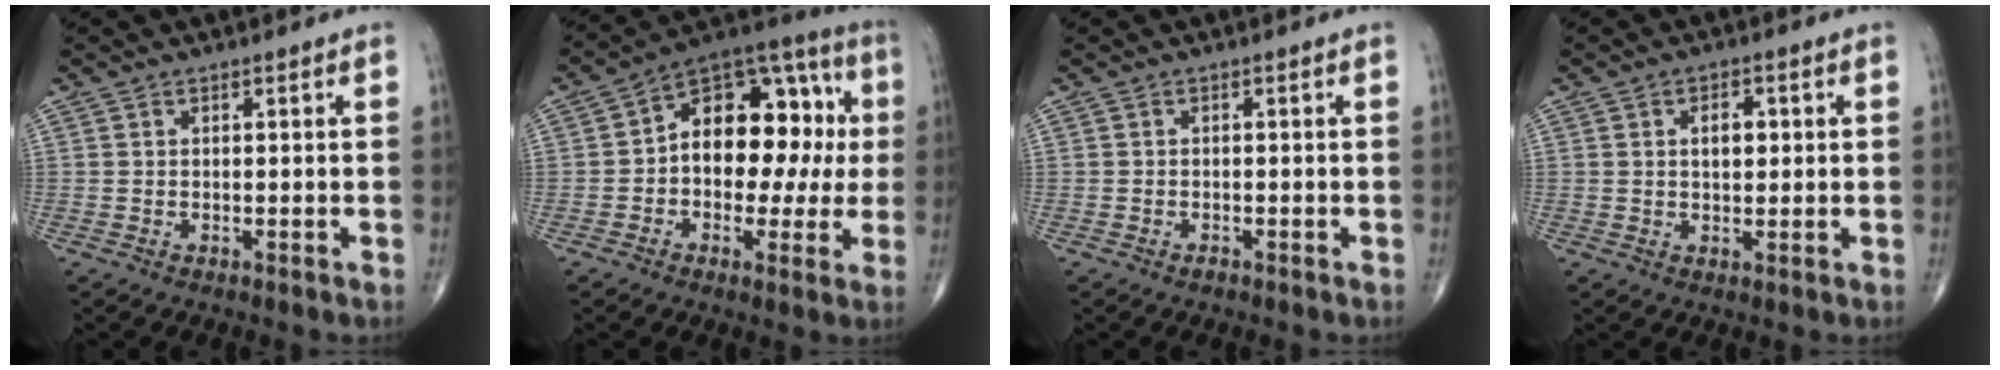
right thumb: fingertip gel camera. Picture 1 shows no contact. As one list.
[{"total": 18.4, "force": [0.7, 11.5, 14.3], "torque": [-0.156, 0.052, 0.002]}, {"total": 0.6, "force": [-0.5, 0.3, 0.2], "torque": [-0.001, 0.004, -0.009]}, {"total": 4.0, "force": [0.8, 2.4, 3.2], "torque": [-0.040, 0.001, 0.012]}]